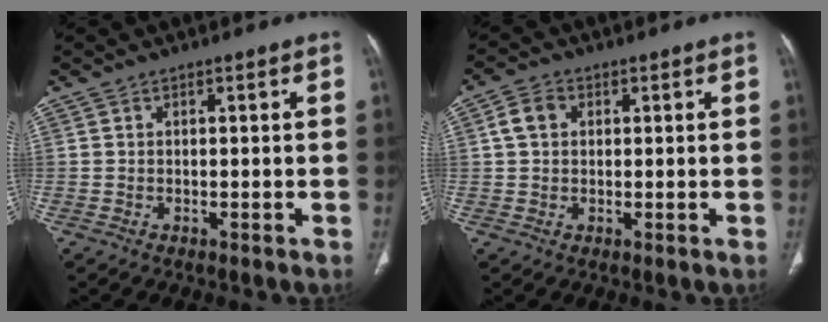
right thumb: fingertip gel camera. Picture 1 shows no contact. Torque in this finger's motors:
{"motor_torque": [-0.33, 0.34, 0.22, 0.32, 0.10]}